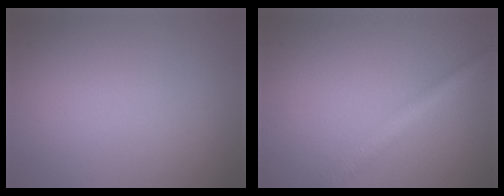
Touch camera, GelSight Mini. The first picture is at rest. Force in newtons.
{"total": 3.0, "press": 3.0, "slide": 0.1}